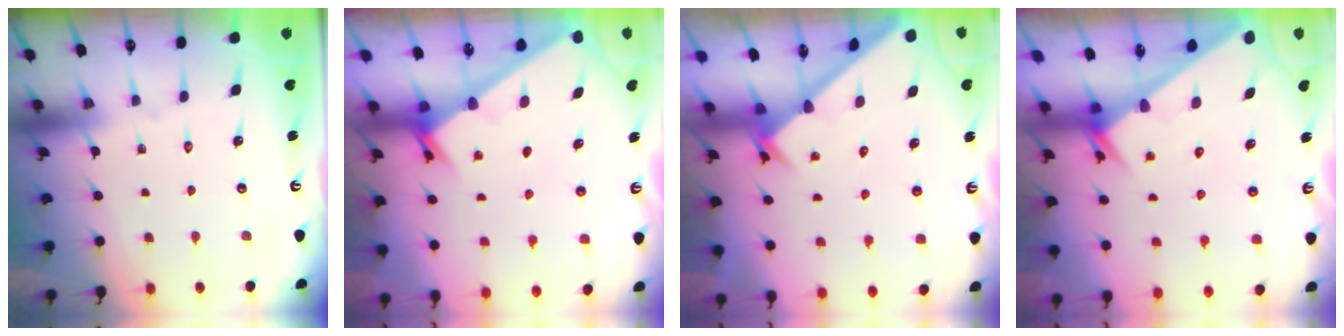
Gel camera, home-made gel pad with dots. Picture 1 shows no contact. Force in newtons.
{"total": 2.4, "press": 2.4, "slide": 0.2}
{"total": 2.6, "press": 2.6, "slide": 0.2}
{"total": 2.4, "press": 2.4, "slide": 0.0}